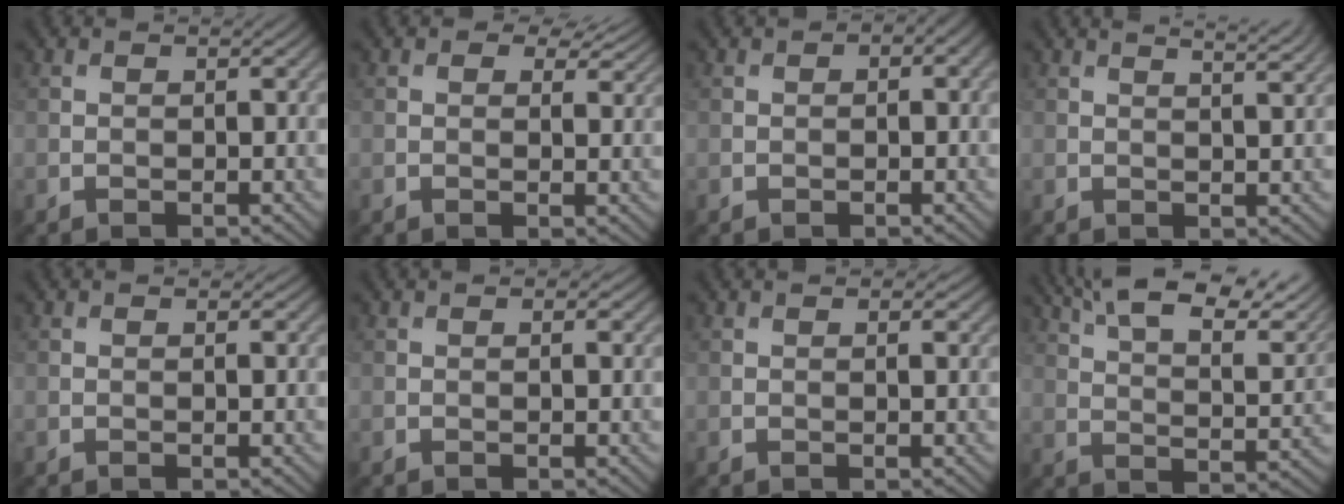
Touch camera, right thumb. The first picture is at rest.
{"total": 5.7, "force": [3.6, 3.0, 3.2], "torque": [-0.048, 0.003, 0.047]}
{"total": 2.6, "force": [0.4, 2.0, 1.6], "torque": [-0.013, -0.004, 0.003]}
{"total": 4.3, "force": [3.4, 0.9, 2.4], "torque": [-0.030, 0.013, 0.038]}
{"total": 1.0, "force": [0.9, 0.3, 0.4], "torque": [-0.006, -0.001, 0.014]}
{"total": 1.4, "force": [1.1, 0.4, 0.8], "torque": [-0.013, -0.002, 0.017]}
{"total": 1.9, "force": [1.5, 0.6, 1.0], "torque": [-0.020, -0.001, 0.023]}
{"total": 14.5, "force": [10.3, 4.4, 9.2], "torque": [-0.164, 0.019, 0.161]}